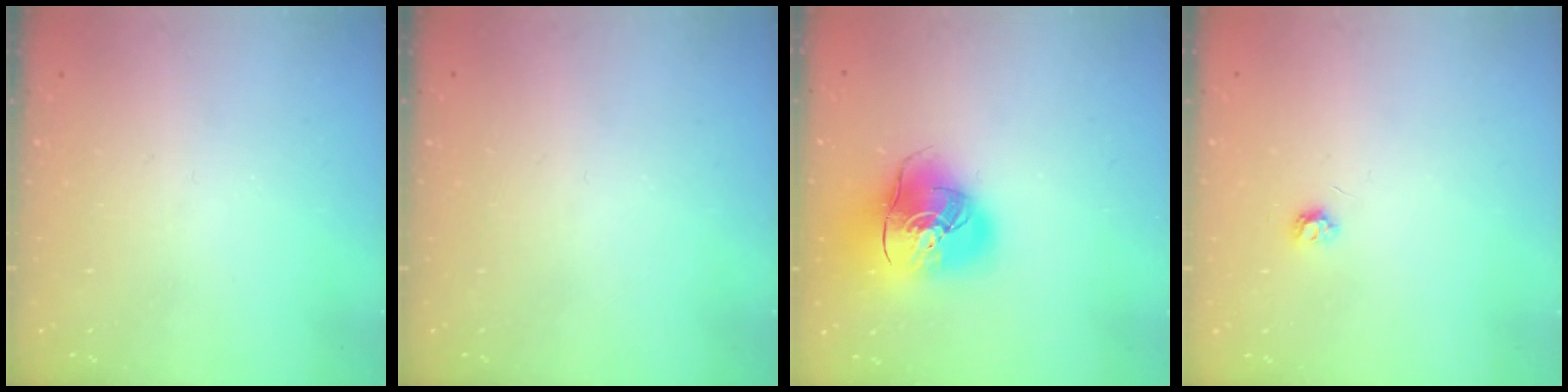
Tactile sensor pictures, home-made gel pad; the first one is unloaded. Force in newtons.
{"total": 0.0}
{"total": 17.1, "press": 16.8, "slide": 2.9}
{"total": 3.7, "press": 3.7, "slide": 0.4}